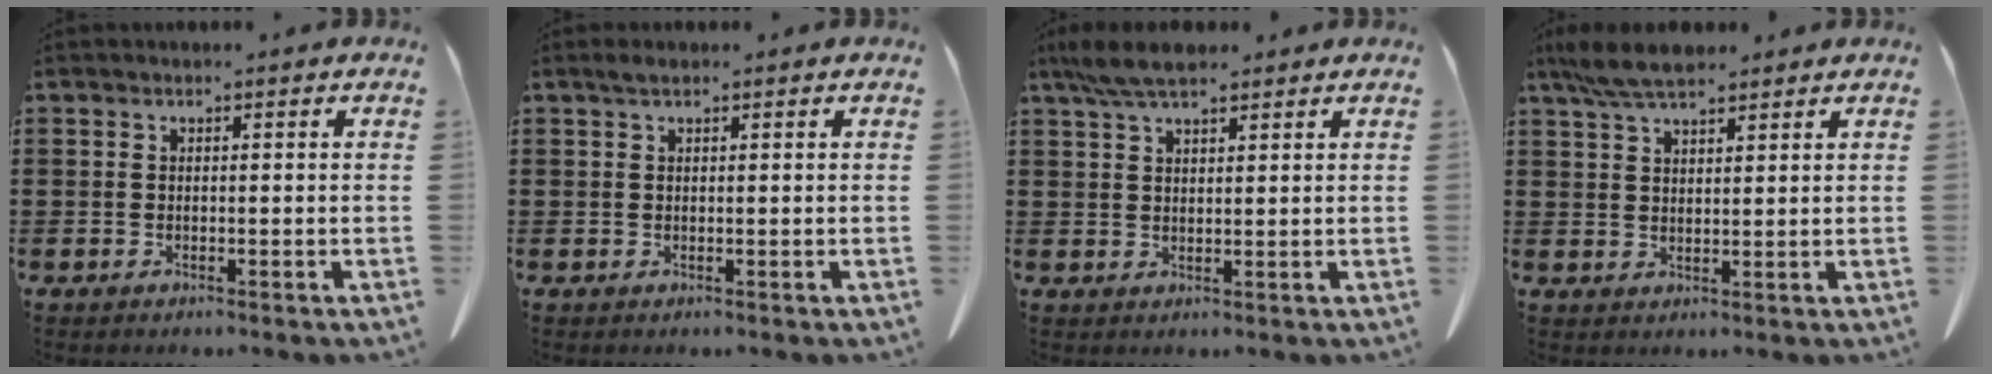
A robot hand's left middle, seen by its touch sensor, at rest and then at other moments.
{"total": 0.9, "force": [0.6, 0.4, 0.7], "torque": [-0.016, 0.002, 0.010]}
{"total": 5.4, "force": [4.1, 1.3, 3.3], "torque": [-0.075, -0.004, 0.078]}
{"total": 5.8, "force": [4.7, 1.2, 3.2], "torque": [-0.073, -0.008, 0.089]}